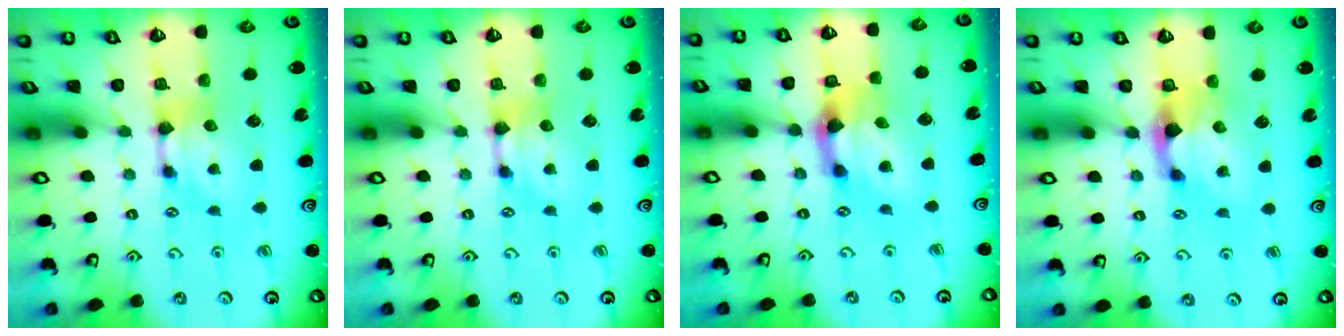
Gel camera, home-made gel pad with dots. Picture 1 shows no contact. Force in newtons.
{"total": 0.0}
{"total": 4.6, "press": 4.1, "slide": 2.1}
{"total": 2.2, "press": 1.7, "slide": 1.4}